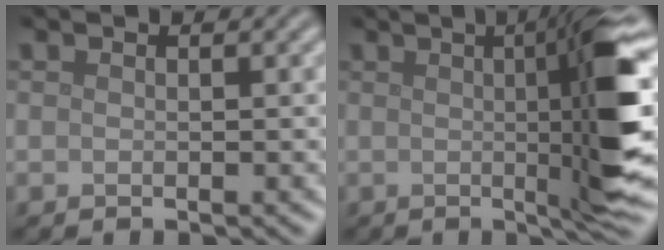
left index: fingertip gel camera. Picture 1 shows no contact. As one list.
[{"total": 10.3, "force": [0.7, 1.6, 10.2], "torque": [-0.129, 0.006, 0.014]}]